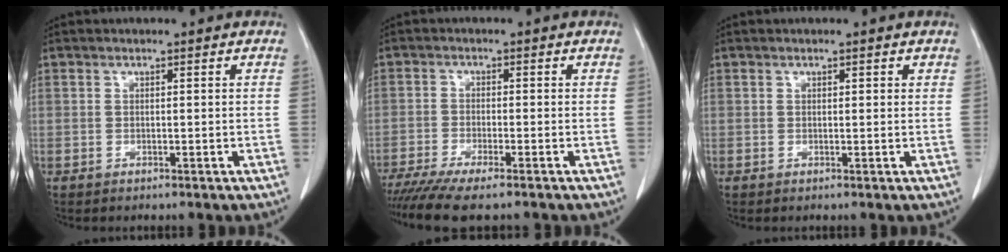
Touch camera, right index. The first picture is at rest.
{"total": 9.5, "force": [-7.7, 0.6, 5.4], "torque": [-0.083, -0.019, -0.125]}
{"total": 0.6, "force": [0.4, 0.3, 0.4], "torque": [-0.005, -0.001, 0.004]}